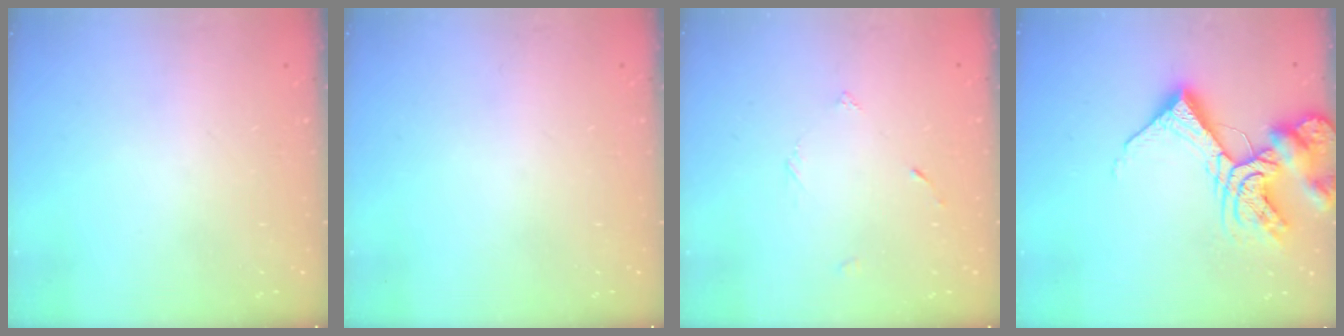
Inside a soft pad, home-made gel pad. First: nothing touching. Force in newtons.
{"total": 0.0}
{"total": 2.3, "press": 2.2, "slide": 0.2}
{"total": 16.5, "press": 16.4, "slide": 1.9}